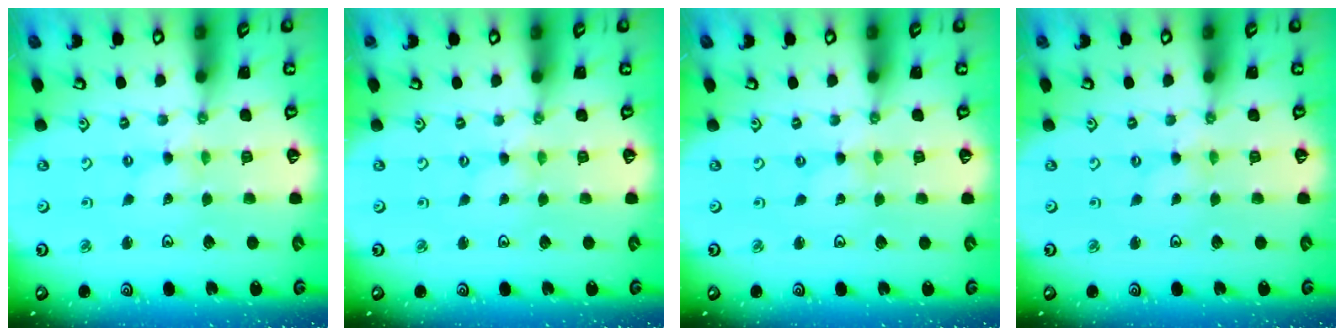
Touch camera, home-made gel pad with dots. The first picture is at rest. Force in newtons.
{"total": 0.0}
{"total": 0.0}
{"total": 0.0}